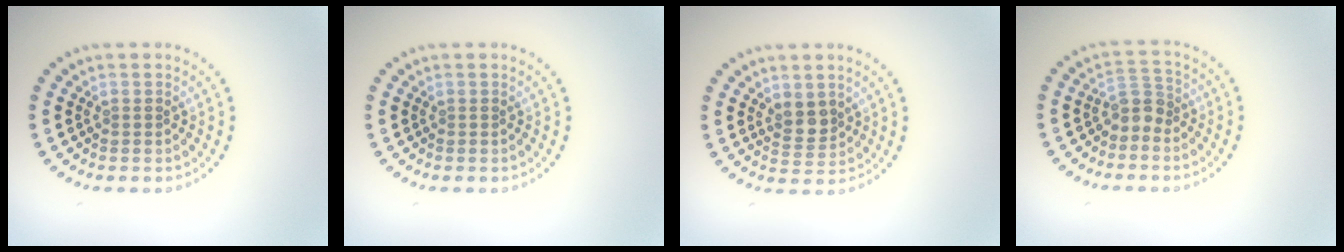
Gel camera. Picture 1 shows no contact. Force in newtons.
{"total": 0.0}
{"total": 2.0, "press": 1.8, "slide": 0.9}
{"total": 2.2, "press": 1.7, "slide": 1.3}